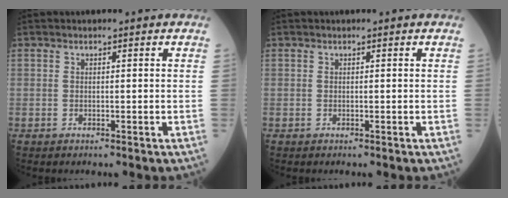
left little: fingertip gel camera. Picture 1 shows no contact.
{"total": 0.0}